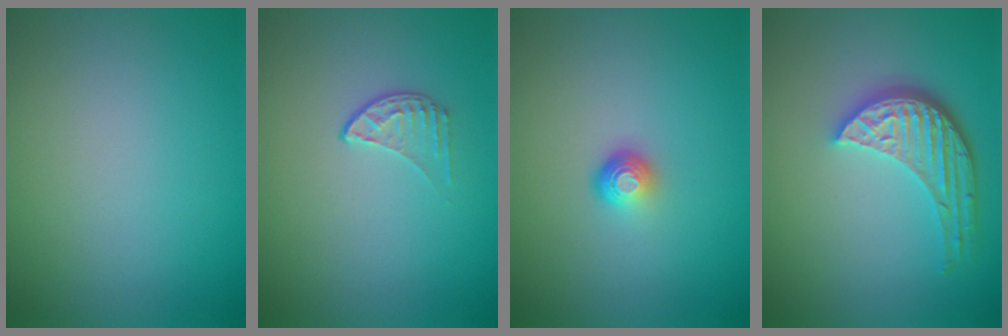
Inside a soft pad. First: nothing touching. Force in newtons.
{"total": 1.4, "press": 0.9, "slide": 1.1}
{"total": 1.6, "press": 1.0, "slide": 1.3}
{"total": 4.7, "press": 3.7, "slide": 2.9}